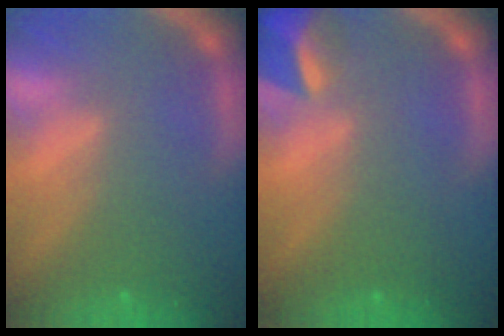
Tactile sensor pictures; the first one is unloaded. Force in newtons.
{"total": 3.9}